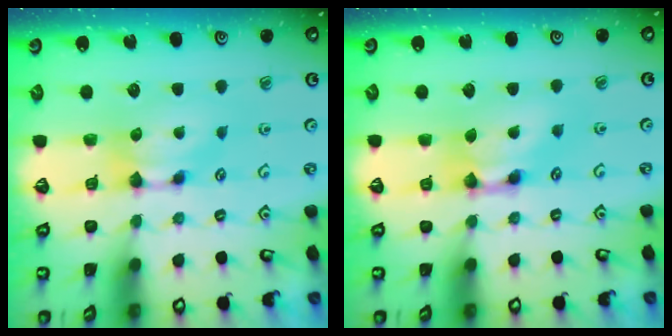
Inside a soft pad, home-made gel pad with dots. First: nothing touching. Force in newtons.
{"total": 2.6, "press": 2.6, "slide": 0.2}